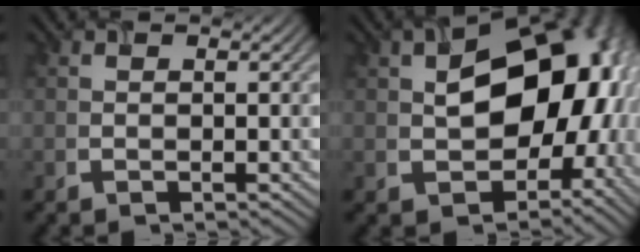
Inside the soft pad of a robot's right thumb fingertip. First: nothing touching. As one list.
[{"total": 17.4, "force": [0.7, 11.3, 13.2], "torque": [-0.160, -0.005, 0.015]}]